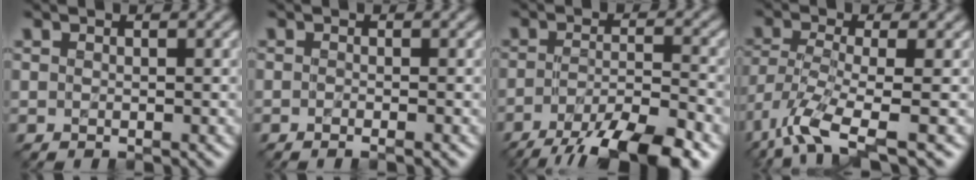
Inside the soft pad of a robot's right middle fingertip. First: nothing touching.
{"total": 1.0, "force": [-0.5, 0.2, 0.9], "torque": [-0.010, -0.006, -0.011]}
{"total": 9.5, "force": [-6.4, 2.3, 6.6], "torque": [-0.103, -0.008, -0.109]}
{"total": 6.4, "force": [-3.8, 1.6, 4.9], "torque": [-0.103, -0.011, -0.081]}